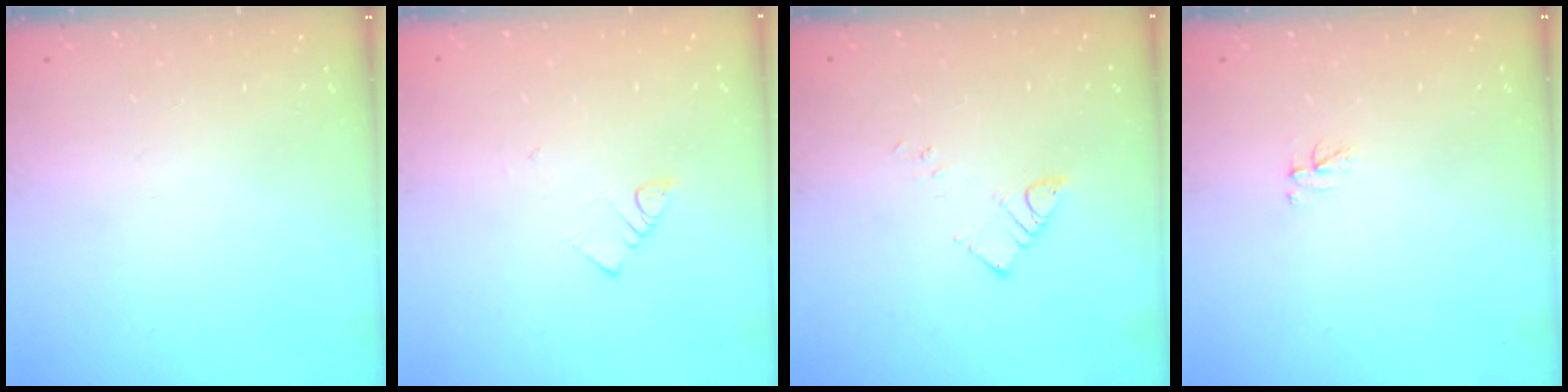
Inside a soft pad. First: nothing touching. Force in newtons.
{"total": 2.9, "press": 2.9, "slide": 0.2}
{"total": 3.4, "press": 3.4, "slide": 0.3}
{"total": 2.9, "press": 2.9, "slide": 0.4}